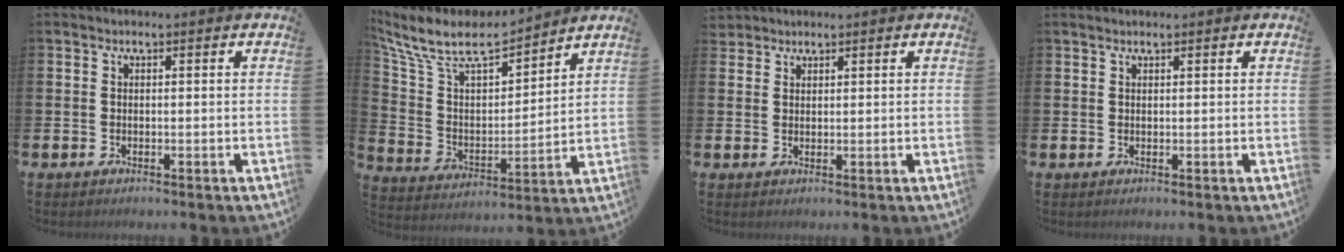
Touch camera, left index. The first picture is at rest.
{"total": 9.4, "force": [8.2, 2.7, 3.6], "torque": [-0.114, -0.054, 0.143]}
{"total": 2.1, "force": [1.9, 0.8, -0.1], "torque": [0.006, -0.003, 0.036]}
{"total": 0.8, "force": [0.7, 0.1, 0.1], "torque": [-0.001, 0.001, 0.013]}